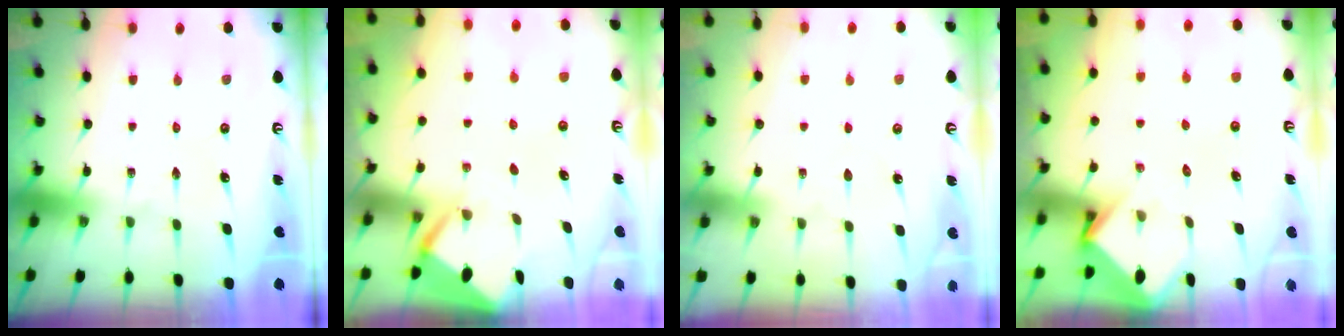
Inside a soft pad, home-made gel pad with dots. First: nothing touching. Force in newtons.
{"total": 2.6, "press": 2.6, "slide": 0.3}
{"total": 2.7, "press": 2.6, "slide": 0.3}
{"total": 3.7, "press": 3.7, "slide": 0.2}